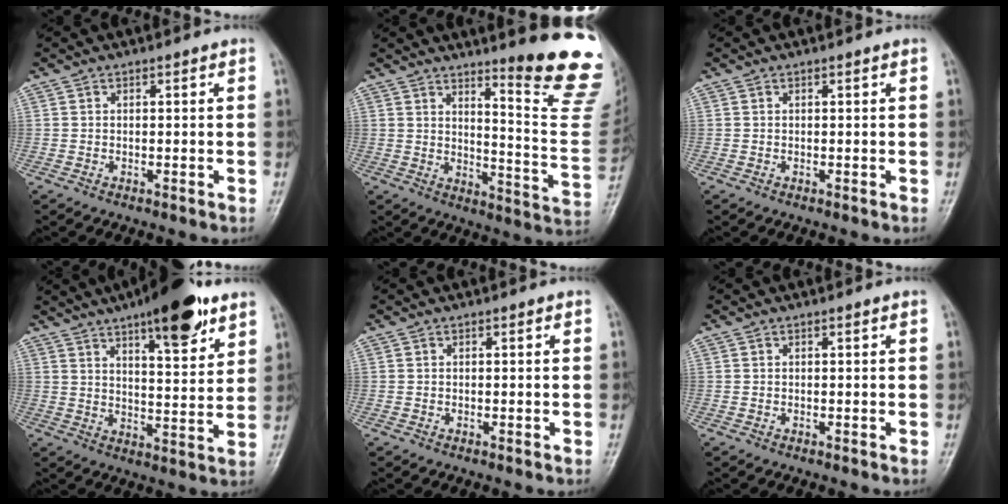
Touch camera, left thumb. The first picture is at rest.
{"total": 18.8, "force": [13.2, 2.1, 13.2], "torque": [-0.138, -0.122, 0.169]}
{"total": 0.0}
{"total": 15.5, "force": [9.6, 4.7, 11.2], "torque": [-0.135, -0.047, 0.142]}
{"total": 0.0}
{"total": 0.0}